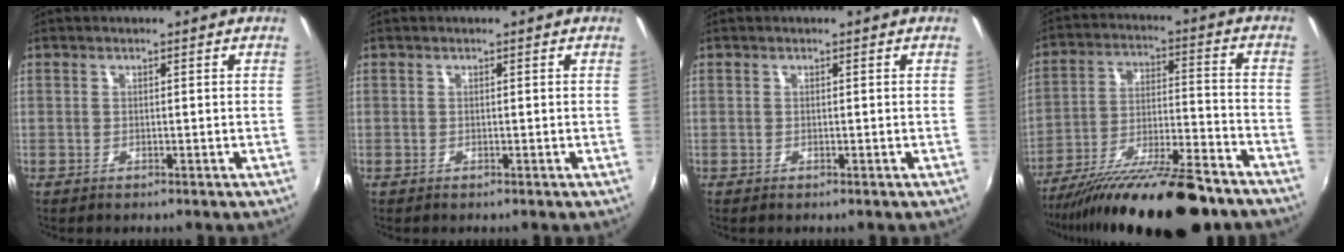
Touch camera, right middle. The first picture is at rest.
{"total": 0.0}
{"total": 0.0}
{"total": 22.2, "force": [-17.5, 3.8, 13.1], "torque": [-0.233, -0.051, -0.273]}